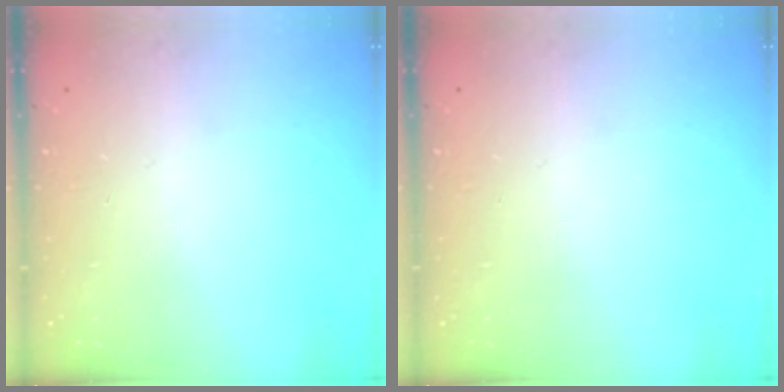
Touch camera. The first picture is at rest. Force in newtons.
{"total": 0.0}